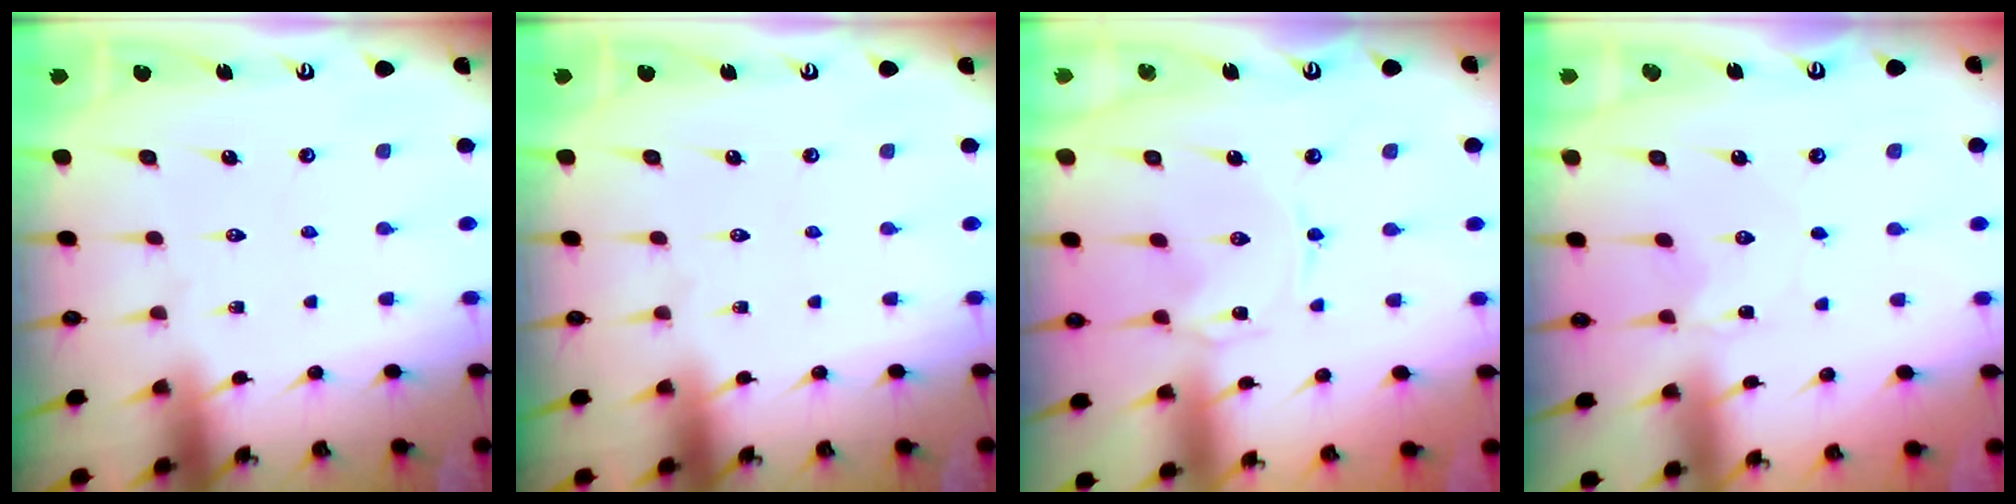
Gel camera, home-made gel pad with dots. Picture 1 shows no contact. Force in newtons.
{"total": 0.0}
{"total": 0.0}
{"total": 0.9, "press": 0.9, "slide": 0.1}